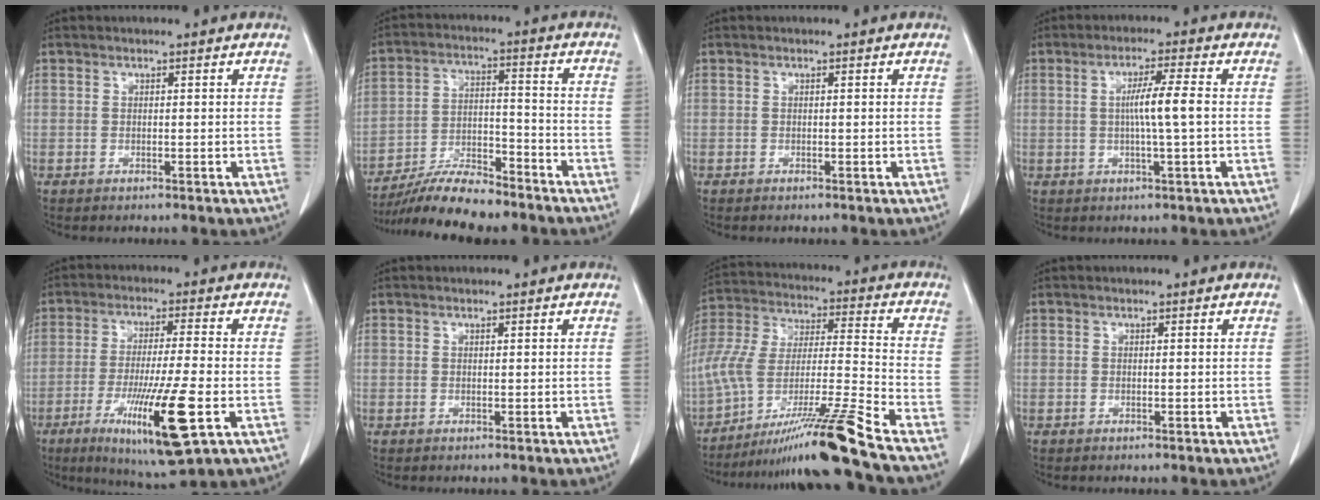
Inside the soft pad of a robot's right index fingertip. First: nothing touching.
{"total": 10.9, "force": [-9.7, 1.8, 4.6], "torque": [-0.079, 0.000, -0.174]}
{"total": 0.0}
{"total": 5.3, "force": [0.0, -0.5, 5.3], "torque": [-0.094, 0.000, 0.000]}
{"total": 14.3, "force": [-5.2, 0.6, 13.3], "torque": [-0.242, -0.040, -0.083]}
{"total": 0.0}
{"total": 17.9, "force": [-13.4, -2.0, 11.7], "torque": [-0.249, -0.008, -0.243]}
{"total": 0.0}